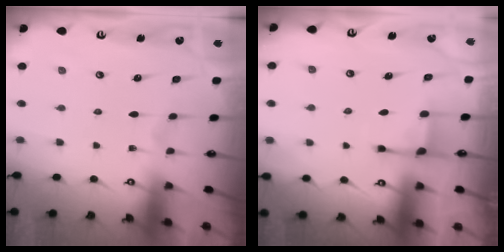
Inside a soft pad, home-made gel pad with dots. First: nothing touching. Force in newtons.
{"total": 2.3, "press": 2.2, "slide": 0.6}